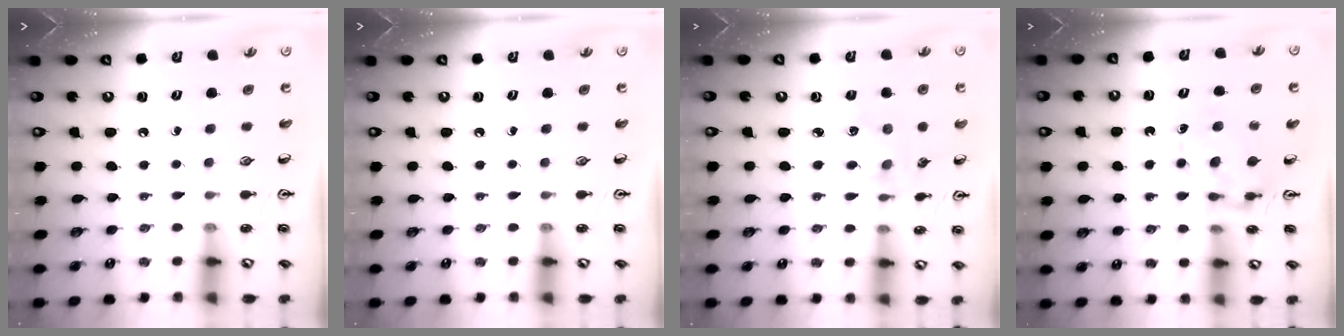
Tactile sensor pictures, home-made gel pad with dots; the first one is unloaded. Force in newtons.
{"total": 0.0}
{"total": 3.5, "press": 3.4, "slide": 1.1}
{"total": 6.5, "press": 6.4, "slide": 0.6}